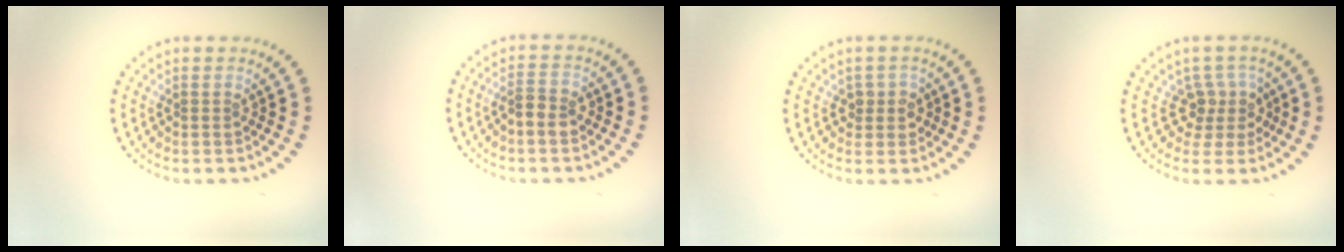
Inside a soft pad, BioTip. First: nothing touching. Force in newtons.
{"total": 2.1, "press": 2.0, "slide": 0.5}
{"total": 1.9, "press": 1.7, "slide": 0.9}
{"total": 2.6, "press": 2.0, "slide": 1.7}